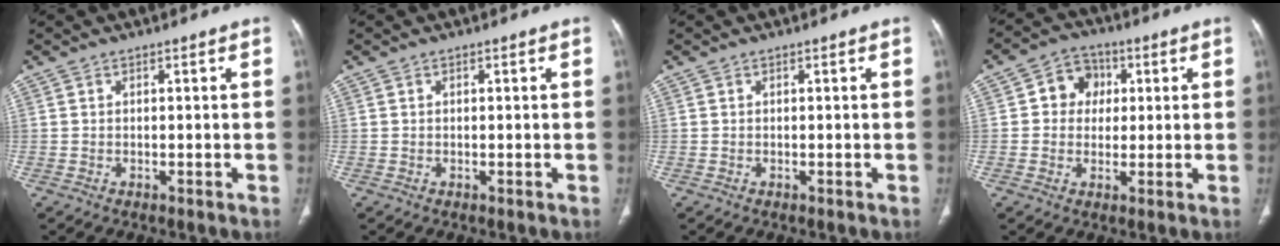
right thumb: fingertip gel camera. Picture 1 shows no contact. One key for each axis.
{"total": 0.0}
{"total": 0.0}
{"total": 7.2, "fx": 1.4, "fy": 6.2, "fz": 3.3, "tx": -0.016, "ty": 0.008, "tz": 0.014}